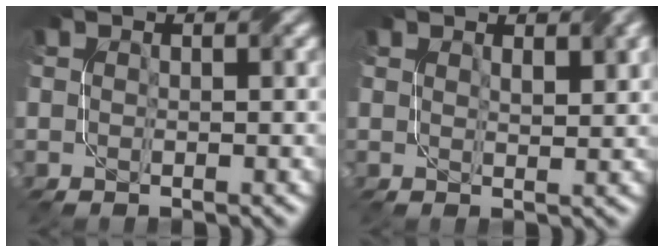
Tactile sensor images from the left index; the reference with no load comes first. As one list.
[{"total": 2.3, "force": [1.4, 0.6, 1.7], "torque": [-0.024, -0.004, 0.027]}]